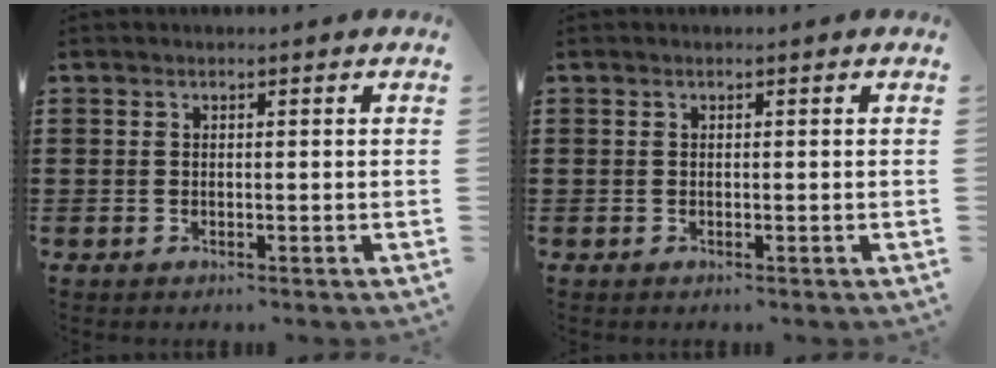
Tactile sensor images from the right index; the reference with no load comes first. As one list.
[{"total": 0.0}]